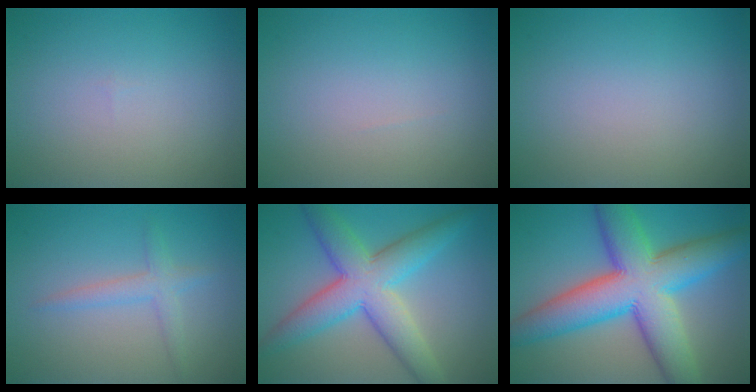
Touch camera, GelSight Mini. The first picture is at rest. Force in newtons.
{"total": 0.0}
{"total": 0.0}
{"total": 2.0, "press": 2.0, "slide": 0.1}
{"total": 7.7, "press": 7.7, "slide": 0.3}
{"total": 12.2, "press": 12.2, "slide": 0.2}